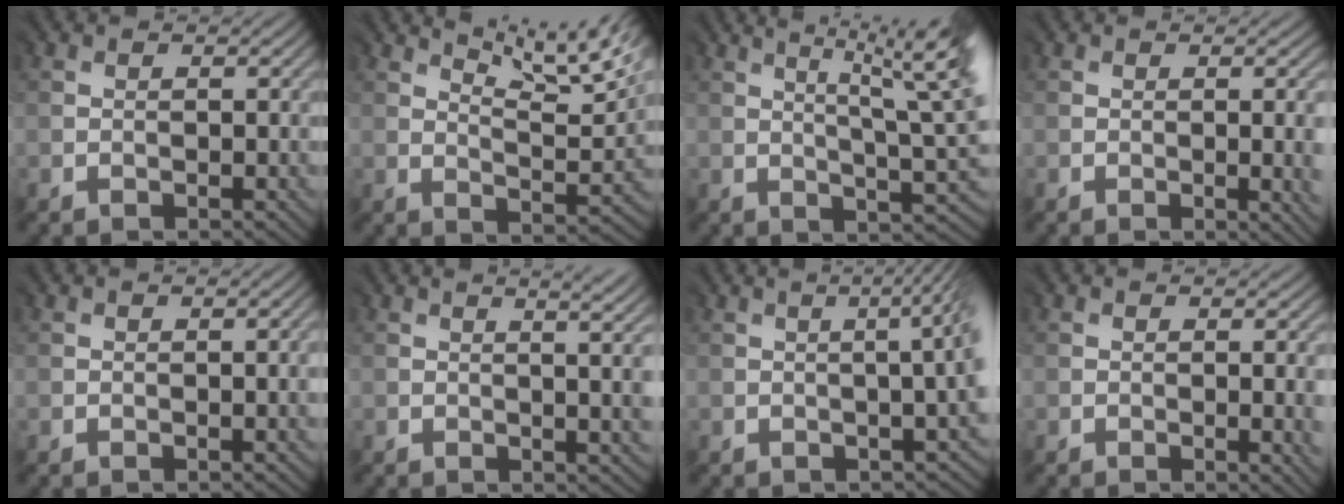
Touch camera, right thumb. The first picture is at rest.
{"total": 10.5, "force": [7.4, 2.2, 7.1], "torque": [-0.118, 0.007, 0.113]}
{"total": 9.8, "force": [3.5, 2.4, 8.8], "torque": [-0.118, 0.014, 0.056]}
{"total": 4.1, "force": [-0.6, 1.5, 3.8], "torque": [-0.041, -0.009, -0.001]}
{"total": 1.2, "force": [-0.2, 0.2, 1.2], "torque": [-0.018, -0.001, -0.002]}
{"total": 6.1, "force": [0.8, 1.9, 5.7], "torque": [-0.048, 0.018, 0.004]}
{"total": 7.1, "force": [0.2, 2.5, 6.7], "torque": [-0.050, 0.019, -0.008]}
{"total": 2.9, "force": [-0.4, 0.9, 2.7], "torque": [-0.036, -0.010, -0.001]}